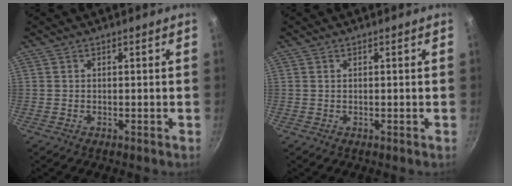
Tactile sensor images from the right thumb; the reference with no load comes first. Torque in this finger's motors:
{"motor_torque": [-0.40, 0.13, -0.23, 0.62, 0.10]}